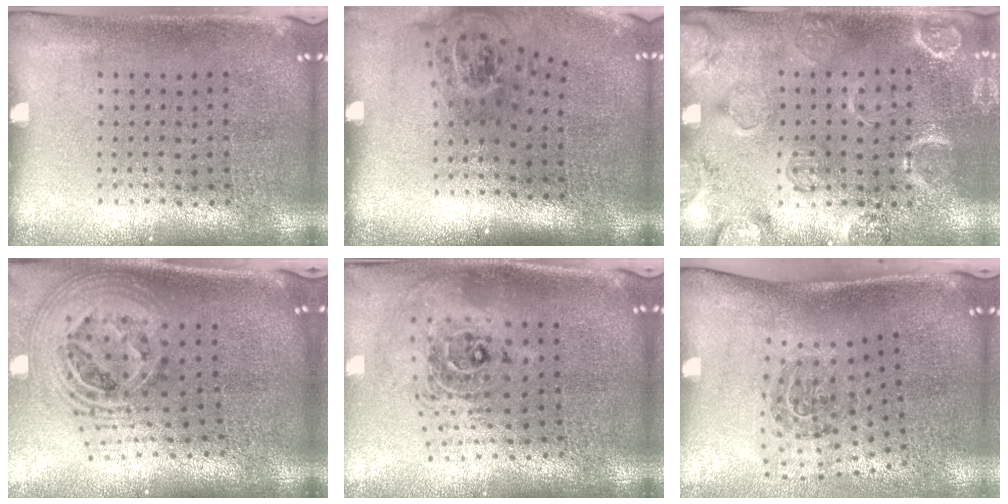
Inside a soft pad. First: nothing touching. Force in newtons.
{"total": 1.7, "press": 1.2, "slide": 1.2}
{"total": 2.5, "press": 2.2, "slide": 1.1}
{"total": 2.7, "press": 1.9, "slide": 1.9}
{"total": 2.1, "press": 1.6, "slide": 1.4}
{"total": 1.7, "press": 1.1, "slide": 1.3}